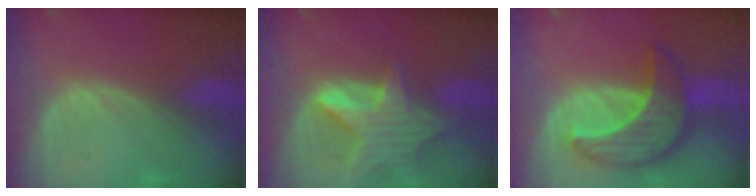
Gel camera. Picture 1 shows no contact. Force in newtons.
{"total": 8.4, "press": 7.4, "slide": 4.0}
{"total": 9.5, "press": 9.5, "slide": 0.7}